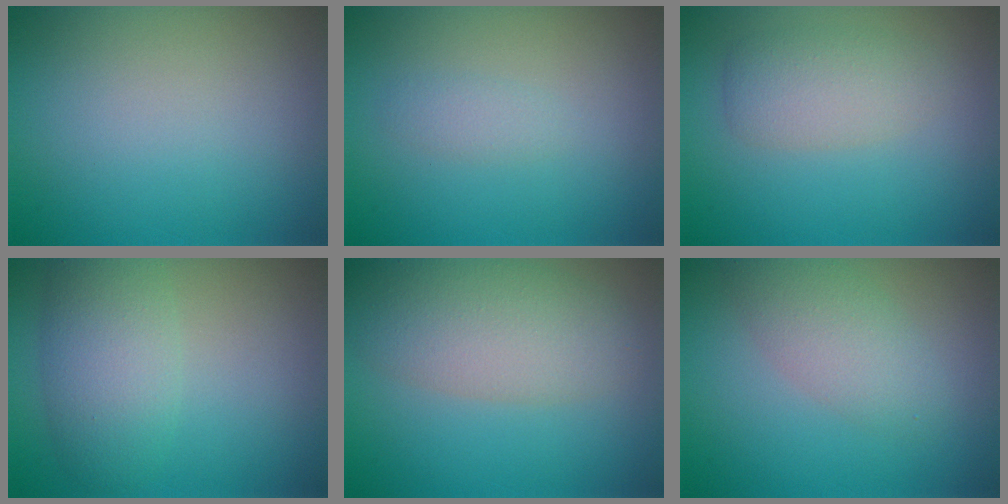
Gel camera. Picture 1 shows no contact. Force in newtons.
{"total": 1.0, "press": 1.0, "slide": 0.0}
{"total": 3.0, "press": 3.0, "slide": 0.3}
{"total": 4.8, "press": 4.8, "slide": 0.2}
{"total": 5.9, "press": 5.9, "slide": 0.4}
{"total": 3.4, "press": 3.4, "slide": 0.0}